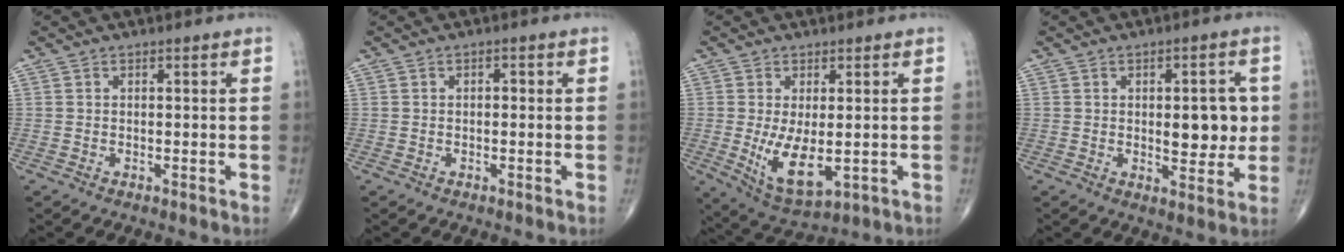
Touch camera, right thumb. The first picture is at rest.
{"total": 1.0, "force": [0.0, 0.6, 0.8], "torque": [-0.008, 0.003, -0.002]}
{"total": 9.0, "force": [-1.1, 4.2, 7.9], "torque": [-0.134, -0.025, -0.002]}
{"total": 8.9, "force": [0.6, 4.1, 7.9], "torque": [-0.081, -0.009, 0.016]}